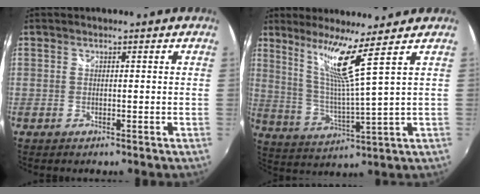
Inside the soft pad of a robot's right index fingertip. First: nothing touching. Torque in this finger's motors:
{"motor_torque": [0.84, 0.87, 0.38, 0.06]}